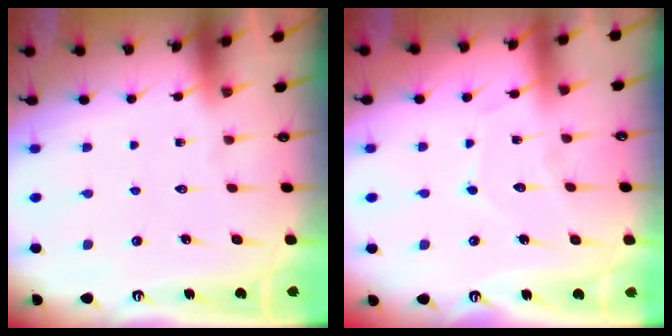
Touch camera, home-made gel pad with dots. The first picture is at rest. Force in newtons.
{"total": 7.0, "press": 7.0, "slide": 0.8}